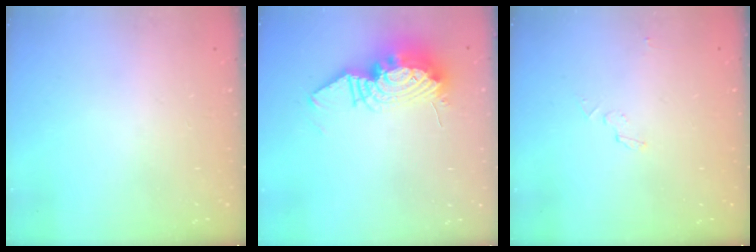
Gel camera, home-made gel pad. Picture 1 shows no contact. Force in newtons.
{"total": 13.7, "press": 13.7, "slide": 1.0}
{"total": 3.2, "press": 3.2, "slide": 0.3}